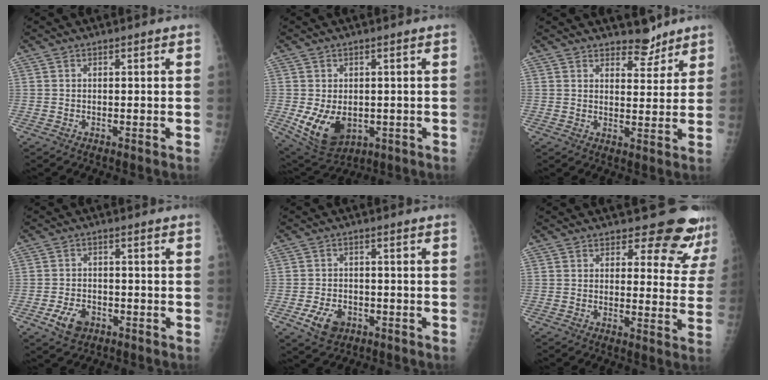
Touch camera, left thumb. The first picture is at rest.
{"total": 9.5, "force": [-1.6, 6.5, 6.8], "torque": [-0.104, -0.012, -0.006]}
{"total": 4.6, "force": [4.0, 2.1, 1.0], "torque": [0.012, -0.032, 0.062]}
{"total": 5.1, "force": [-2.4, 3.4, 2.8], "torque": [-0.046, 0.011, -0.038]}
{"total": 5.8, "force": [-2.6, 4.0, 3.2], "torque": [-0.050, 0.010, -0.037]}
{"total": 11.6, "force": [10.7, 4.0, 1.9], "torque": [0.025, -0.086, 0.102]}